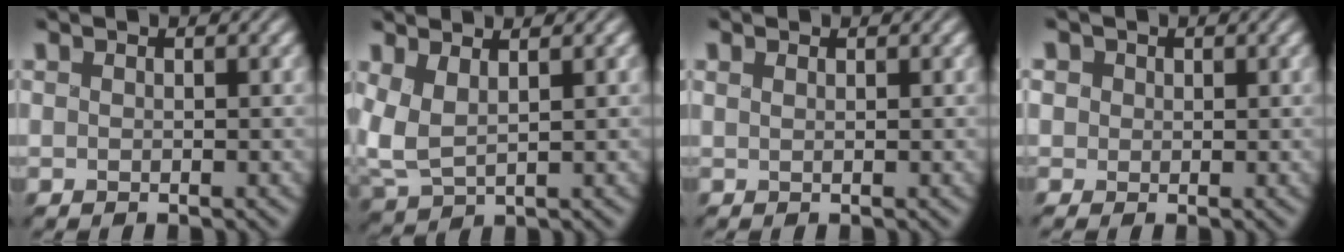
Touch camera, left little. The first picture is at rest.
{"total": 3.8, "force": [1.3, 1.9, 3.0], "torque": [-0.075, 0.001, 0.029]}
{"total": 0.0}
{"total": 1.8, "force": [0.6, 1.6, 0.6], "torque": [-0.017, 0.004, 0.010]}